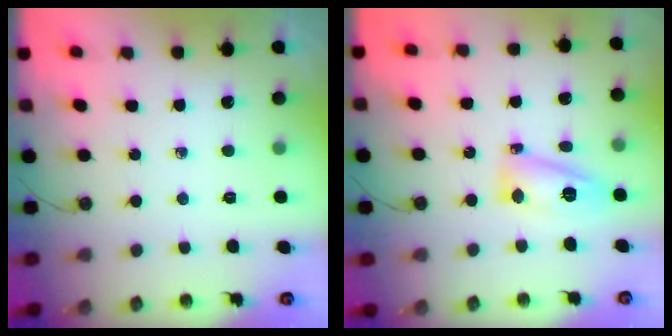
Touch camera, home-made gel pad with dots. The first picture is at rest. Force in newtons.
{"total": 11.9, "press": 11.8, "slide": 1.2}